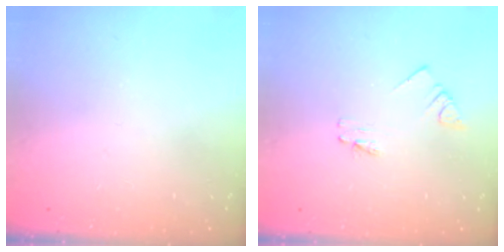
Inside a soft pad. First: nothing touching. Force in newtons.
{"total": 1.1, "press": 1.1, "slide": 0.0}